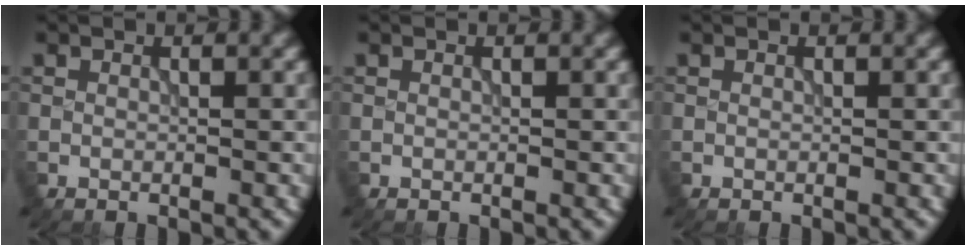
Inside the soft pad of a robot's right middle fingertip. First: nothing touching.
{"total": 0.0}
{"total": 0.0}